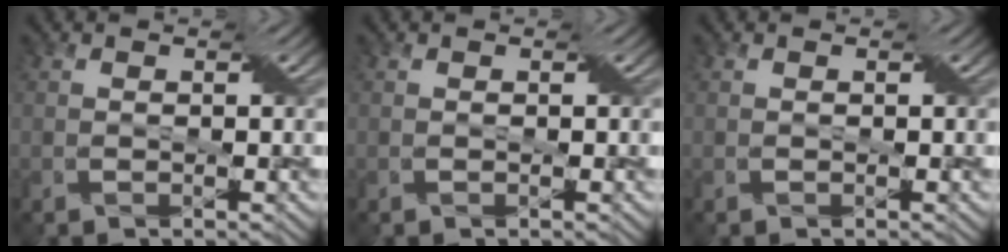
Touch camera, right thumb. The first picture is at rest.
{"total": 0.0}
{"total": 0.0}